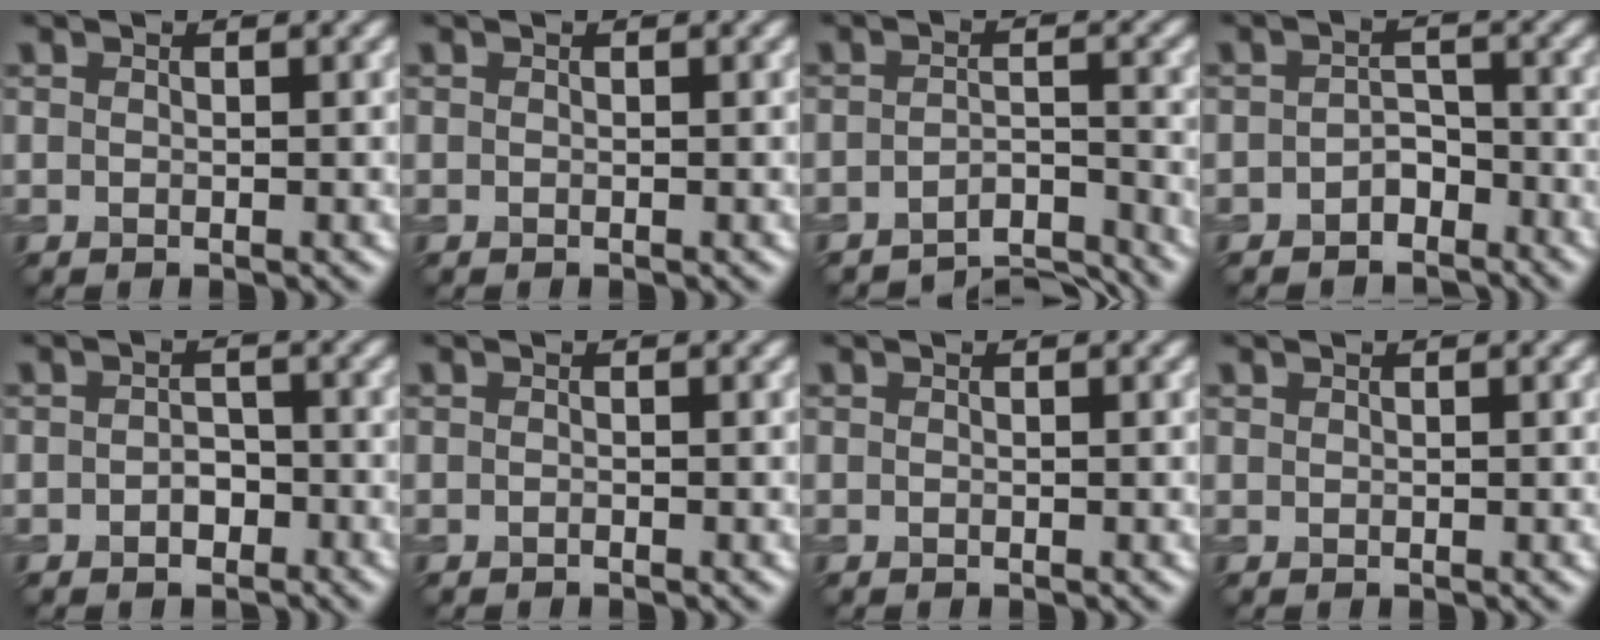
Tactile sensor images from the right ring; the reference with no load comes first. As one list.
[{"total": 0.0}, {"total": 4.6, "force": [-4.4, 0.6, 1.1], "torque": [-0.016, 0.000, -0.069]}, {"total": 2.3, "force": [-1.7, 1.4, 0.7], "torque": [-0.007, 0.009, -0.032]}, {"total": 1.8, "force": [-0.8, 1.3, 1.0], "torque": [-0.015, -0.001, -0.015]}, {"total": 0.0}, {"total": 0.0}, {"total": 0.0}]